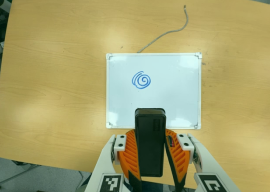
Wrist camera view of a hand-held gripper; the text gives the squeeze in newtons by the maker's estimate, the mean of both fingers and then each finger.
{"total": 11.0, "left": 8.4, "right": 13.5}